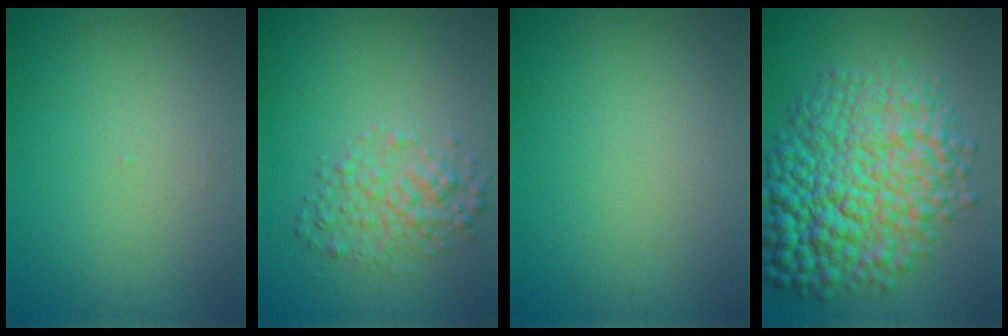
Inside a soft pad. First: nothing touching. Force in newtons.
{"total": 3.2, "press": 3.2, "slide": 0.1}
{"total": 0.0}
{"total": 12.8, "press": 12.8, "slide": 0.2}